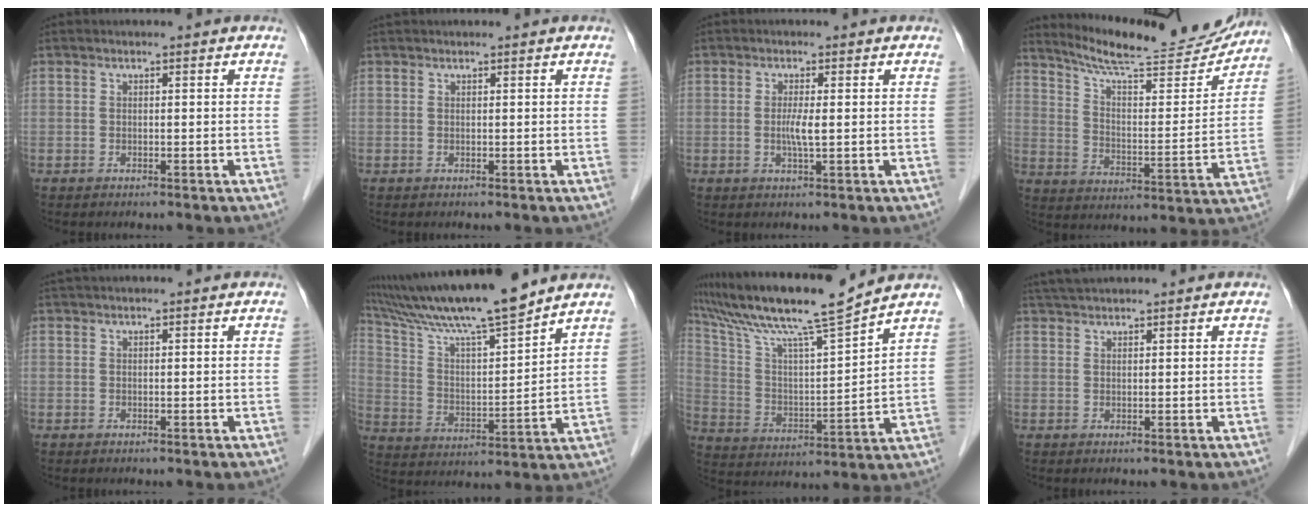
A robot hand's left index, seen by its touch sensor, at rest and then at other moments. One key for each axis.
{"total": 1.2, "fx": 1.1, "fy": 0.1, "fz": 0.4, "tx": -0.007, "ty": 0.024, "tz": 0.021}
{"total": 2.4, "fx": 0.0, "fy": 0.0, "fz": 2.4, "tx": -0.052, "ty": -0.004, "tz": -0.001}
{"total": 19.9, "fx": 18.6, "fy": 2.1, "fz": 6.7, "tx": -0.109, "ty": -0.034, "tz": 0.264}
{"total": 2.3, "fx": 2.1, "fy": 0.0, "fz": 1.1, "tx": -0.011, "ty": 0.031, "tz": 0.037}
{"total": 17.7, "fx": 15.2, "fy": 0.0, "fz": 9.1, "tx": -0.168, "ty": 0.010, "tz": 0.264}
{"total": 16.8, "fx": 14.3, "fy": -0.9, "fz": 8.8, "tx": -0.168, "ty": 0.008, "tz": 0.250}
{"total": 4.8, "fx": 4.5, "fy": 0.3, "fz": 1.8, "tx": -0.032, "ty": 0.037, "tz": 0.082}